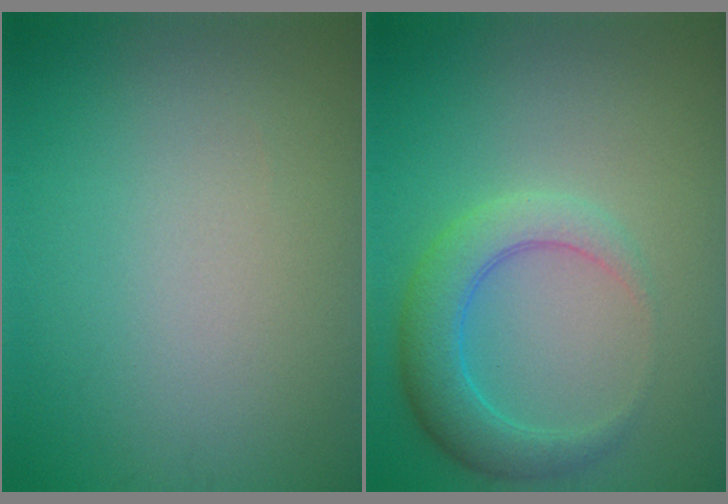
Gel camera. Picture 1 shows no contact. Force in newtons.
{"total": 4.3, "press": 4.3, "slide": 0.2}